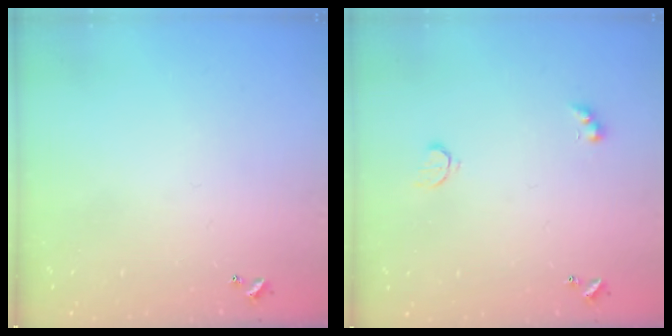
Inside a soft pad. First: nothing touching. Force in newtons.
{"total": 4.5, "press": 4.5, "slide": 0.8}